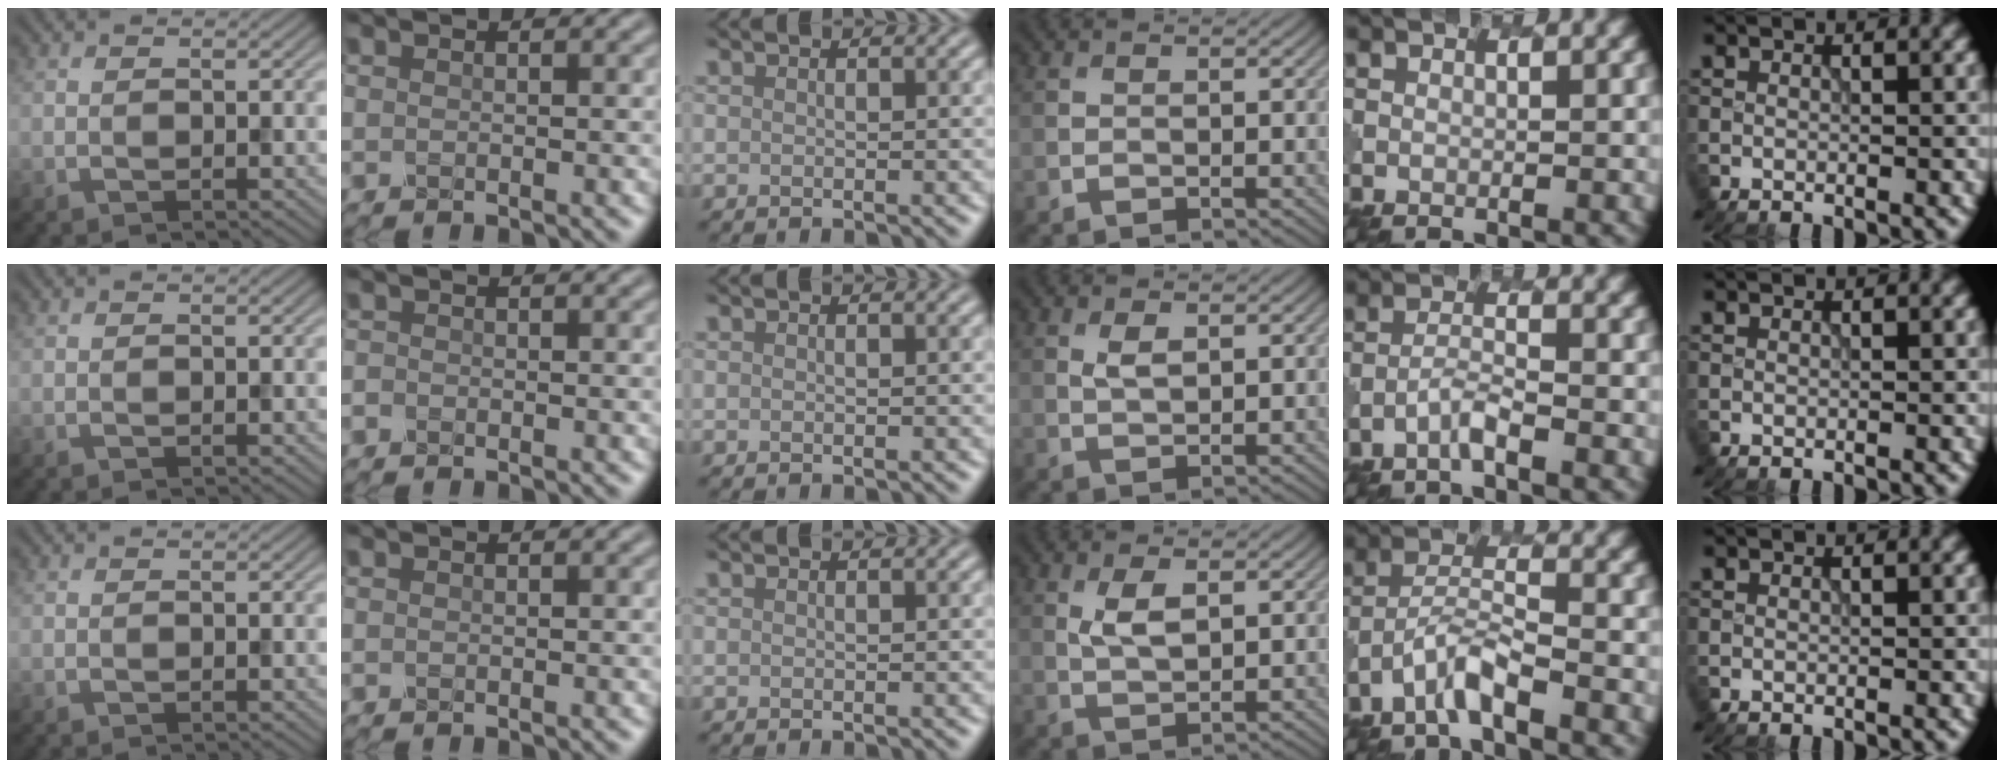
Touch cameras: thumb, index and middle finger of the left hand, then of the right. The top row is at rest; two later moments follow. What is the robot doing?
{"motion": "extract", "object": "pen bag"}